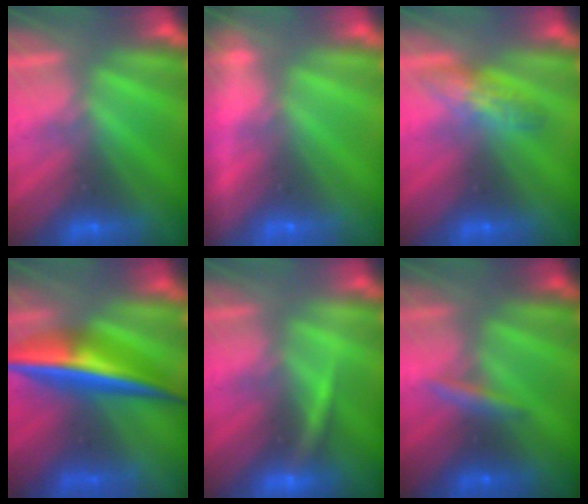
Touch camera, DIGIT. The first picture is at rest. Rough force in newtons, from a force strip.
{"total": 11.5}
{"total": 2.5}
{"total": 7.6}
{"total": 3.0}
{"total": 2.6}